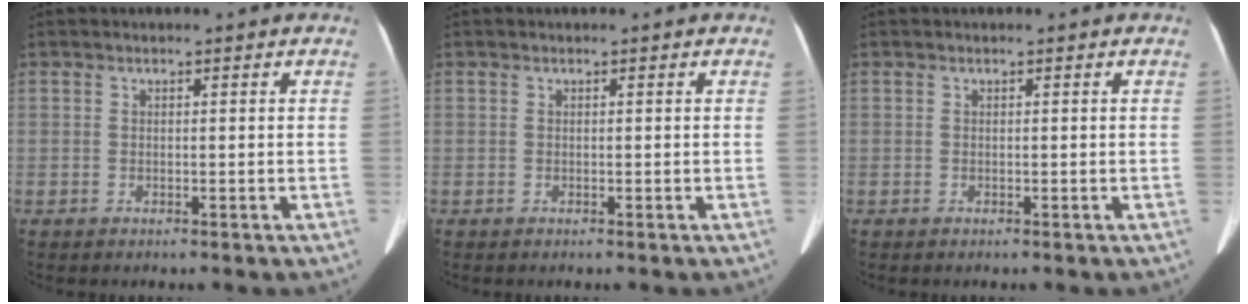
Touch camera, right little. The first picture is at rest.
{"total": 0.0}
{"total": 0.0}